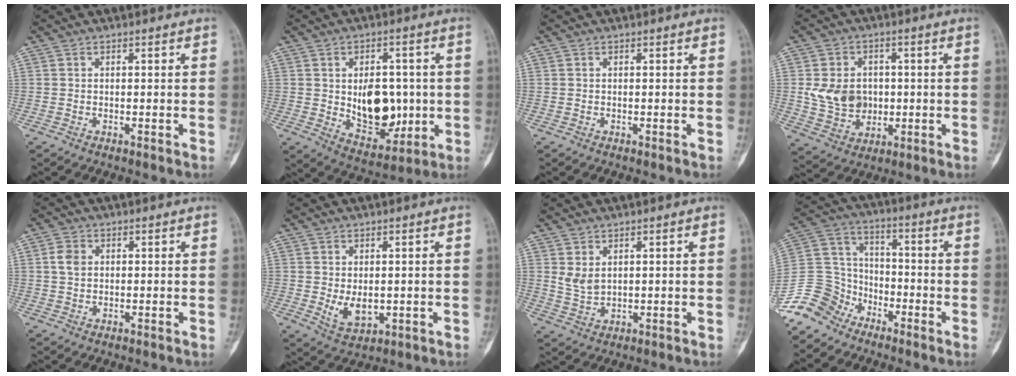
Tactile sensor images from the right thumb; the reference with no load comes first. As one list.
[{"total": 13.3, "force": [-0.4, 8.5, 10.2], "torque": [-0.103, -0.007, 0.015]}, {"total": 0.0}, {"total": 9.7, "force": [0.3, 8.1, 5.4], "torque": [-0.062, -0.004, 0.015]}, {"total": 3.3, "force": [0.8, 2.4, 2.1], "torque": [-0.039, 0.002, 0.015]}, {"total": 5.2, "force": [-0.2, 3.4, 4.0], "torque": [-0.056, -0.013, 0.013]}, {"total": 3.5, "force": [1.4, 2.1, 2.3], "torque": [-0.036, -0.012, 0.038]}, {"total": 12.4, "force": [-9.2, 8.0, 2.5], "torque": [-0.046, 0.069, -0.184]}]